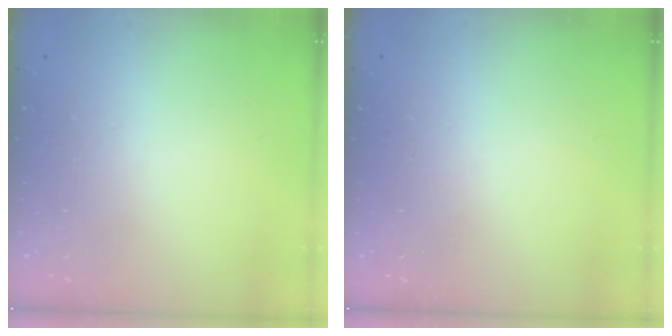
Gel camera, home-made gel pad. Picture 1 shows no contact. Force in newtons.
{"total": 0.0}